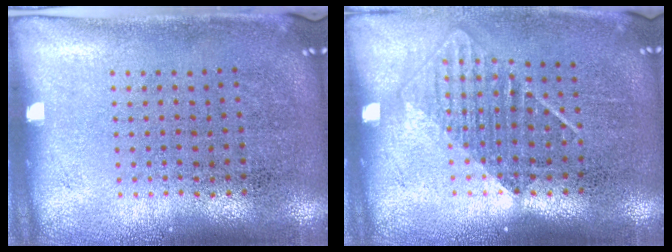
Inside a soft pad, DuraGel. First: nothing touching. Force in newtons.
{"total": 1.4, "press": 1.1, "slide": 0.9}